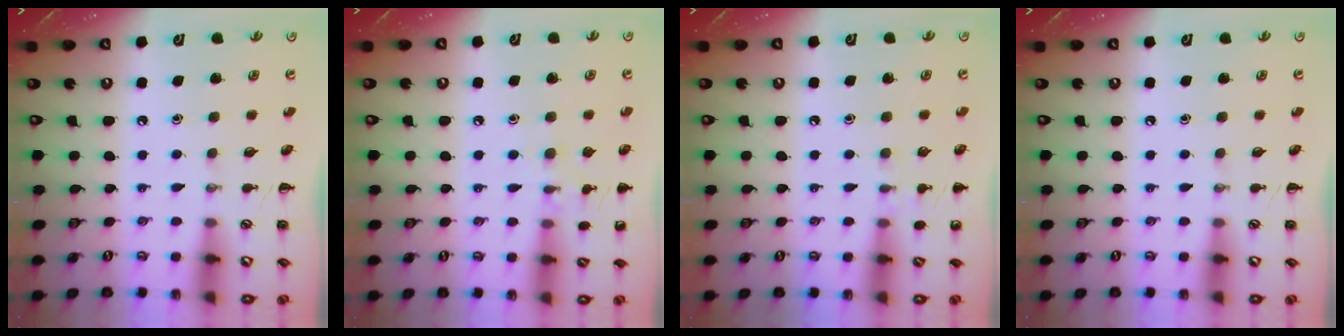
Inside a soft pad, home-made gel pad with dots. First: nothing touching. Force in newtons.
{"total": 7.0, "press": 6.7, "slide": 1.9}
{"total": 5.2, "press": 4.9, "slide": 1.7}
{"total": 0.0}